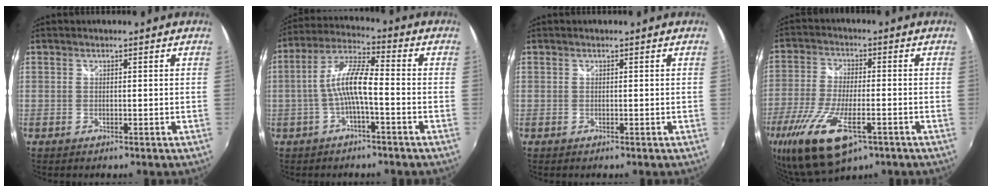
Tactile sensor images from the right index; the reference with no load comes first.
{"total": 8.3, "force": [-2.2, 1.3, 7.9], "torque": [-0.174, 0.015, -0.039]}
{"total": 0.0}
{"total": 17.9, "force": [-9.0, 6.9, 13.9], "torque": [-0.296, -0.057, -0.158]}